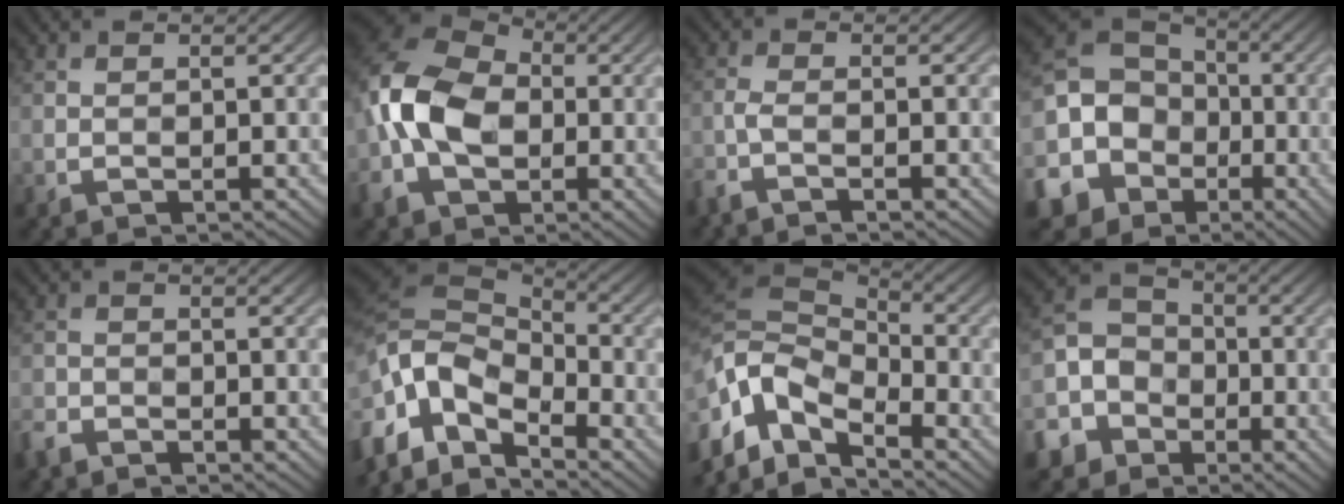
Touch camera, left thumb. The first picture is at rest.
{"total": 12.3, "force": [-1.4, 8.7, 8.6], "torque": [-0.213, 0.003, -0.044]}
{"total": 2.5, "force": [-1.9, 0.3, 1.5], "torque": [-0.042, -0.007, -0.052]}
{"total": 15.0, "force": [-5.1, 13.0, 5.5], "torque": [-0.175, -0.039, -0.118]}
{"total": 2.3, "force": [-2.0, 0.9, 0.7], "torque": [-0.017, -0.007, -0.051]}
{"total": 15.3, "force": [-5.2, 9.5, 10.8], "torque": [-0.259, -0.008, -0.093]}
{"total": 12.7, "force": [-5.4, 7.1, 9.0], "torque": [-0.214, -0.006, -0.103]}
{"total": 9.9, "force": [-5.0, 7.9, 3.2], "torque": [-0.091, -0.030, -0.120]}